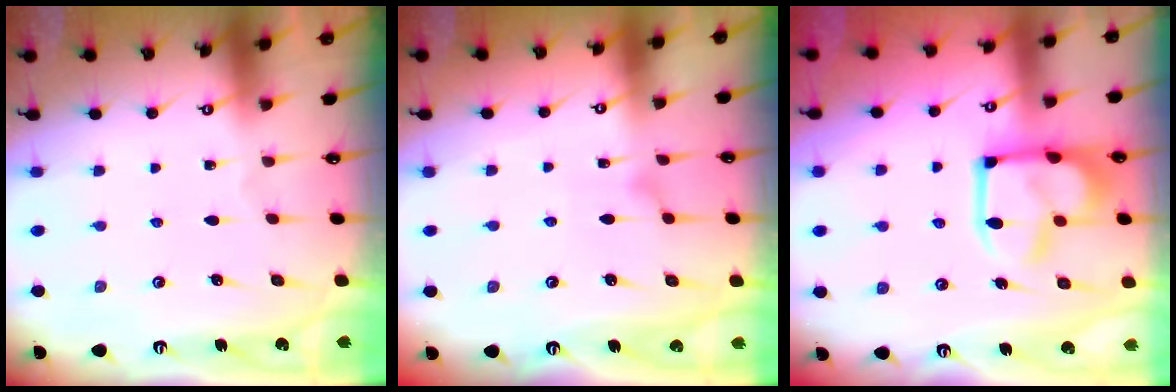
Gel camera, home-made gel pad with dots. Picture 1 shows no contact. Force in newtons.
{"total": 3.6, "press": 3.5, "slide": 0.4}
{"total": 7.7, "press": 7.6, "slide": 1.2}